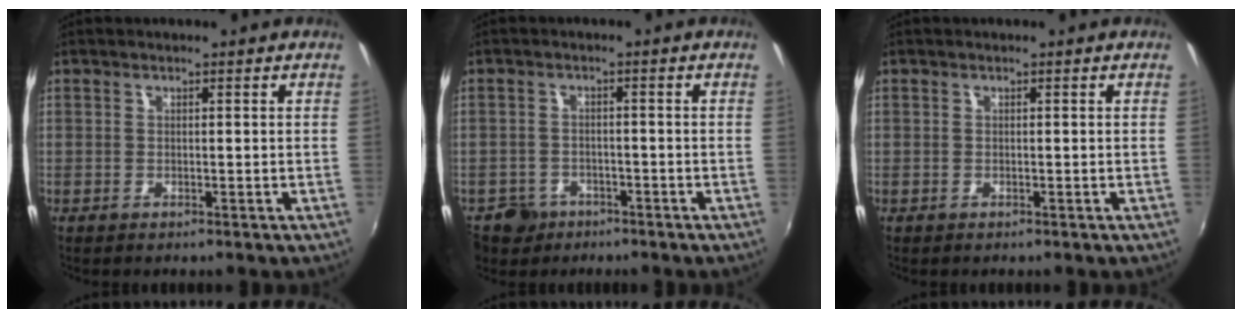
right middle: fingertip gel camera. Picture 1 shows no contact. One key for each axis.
{"total": 5.6, "fx": -3.4, "fy": 4.3, "fz": 1.0, "tx": -0.038, "ty": 0.006, "tz": -0.053}
{"total": 0.0}